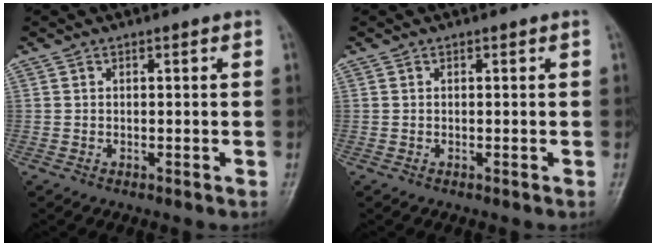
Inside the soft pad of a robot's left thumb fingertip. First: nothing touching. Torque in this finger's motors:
{"motor_torque": [0.02, 0.02, -0.01, -0.02, 0.00]}